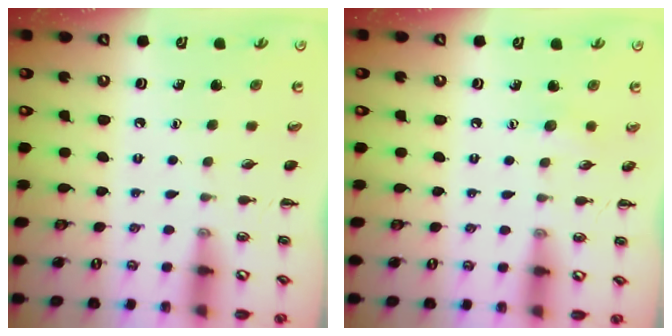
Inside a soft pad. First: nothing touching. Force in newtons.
{"total": 5.1, "press": 4.9, "slide": 1.2}